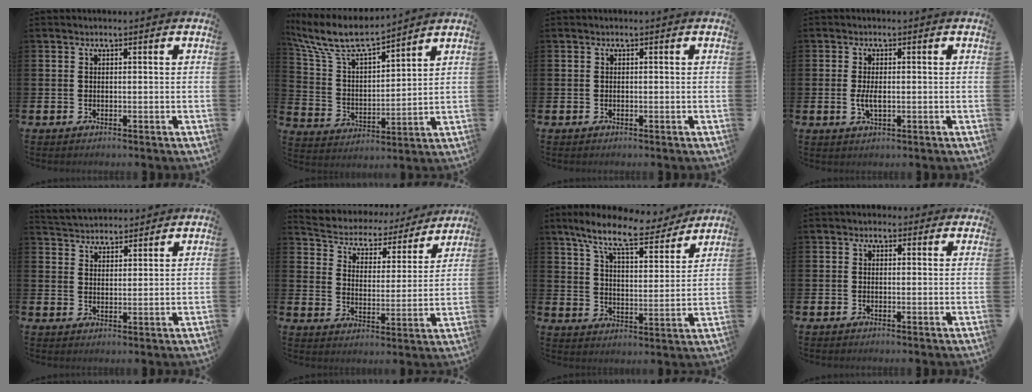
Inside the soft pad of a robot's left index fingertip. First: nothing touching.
{"total": 8.7, "force": [7.9, 1.8, 3.3], "torque": [-0.104, -0.047, 0.138]}
{"total": 0.0}
{"total": 2.7, "force": [-0.2, 1.2, 2.4], "torque": [-0.039, 0.001, -0.006]}
{"total": 3.9, "force": [3.8, 0.9, -0.4], "torque": [-0.012, -0.018, 0.071]}
{"total": 4.4, "force": [4.0, 1.8, 0.4], "torque": [-0.033, -0.036, 0.061]}
{"total": 10.8, "force": [9.3, 2.2, 5.0], "torque": [-0.114, -0.048, 0.159]}
{"total": 0.9, "force": [0.4, 0.8, 0.1], "torque": [0.004, 0.008, 0.004]}